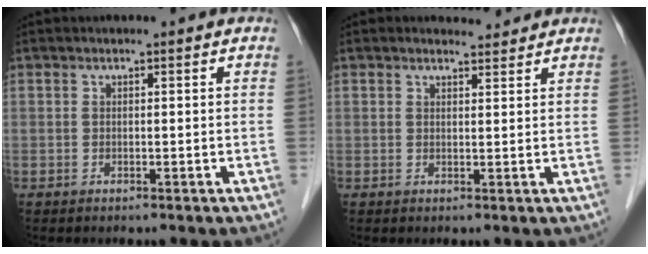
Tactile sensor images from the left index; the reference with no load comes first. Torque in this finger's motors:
{"motor_torque": [0.53, -0.65, 0.12, 0.01]}